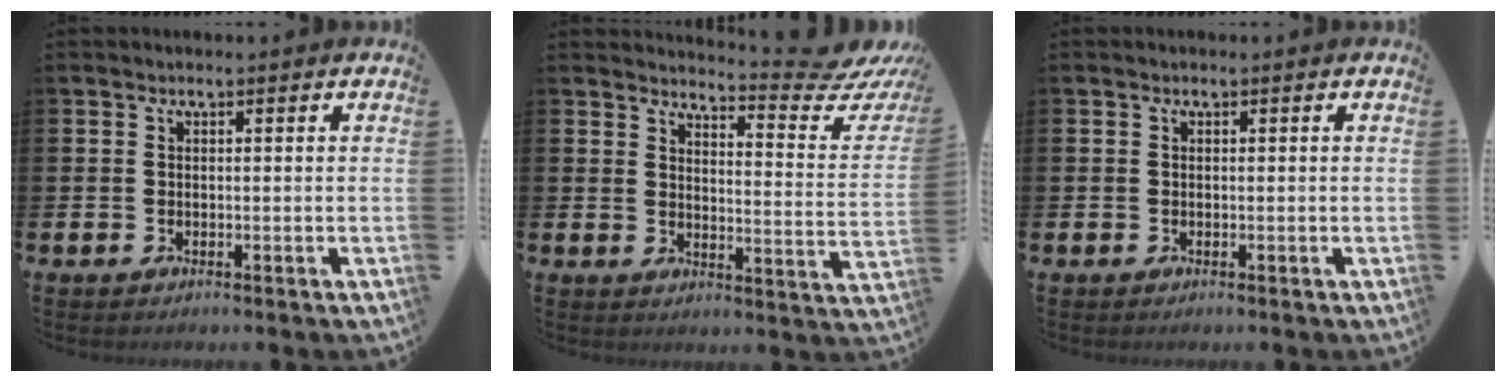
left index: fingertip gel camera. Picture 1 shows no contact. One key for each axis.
{"total": 5.1, "fx": 4.7, "fy": 0.0, "fz": 2.0, "tx": -0.032, "ty": -0.053, "tz": 0.068}
{"total": 0.0}